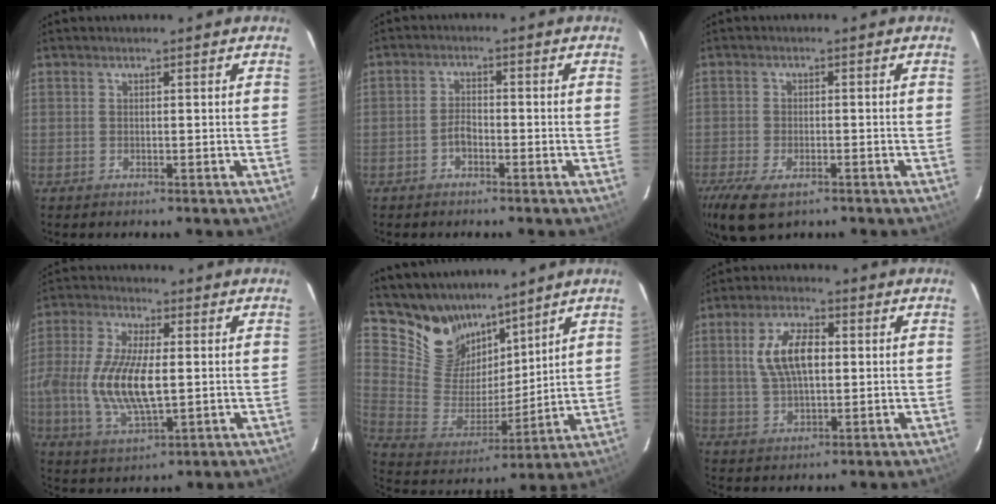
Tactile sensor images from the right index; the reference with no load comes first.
{"total": 2.3, "force": [-1.4, 1.1, 1.4], "torque": [-0.029, 0.007, -0.028]}
{"total": 9.7, "force": [-5.9, 4.6, 6.2], "torque": [-0.151, -0.037, -0.104]}
{"total": 15.1, "force": [-1.0, 6.2, 13.8], "torque": [-0.283, -0.007, -0.017]}
{"total": 14.6, "force": [11.5, 7.8, 4.3], "torque": [-0.105, 0.001, 0.234]}
{"total": 9.6, "force": [1.6, 4.6, 8.3], "torque": [-0.162, 0.013, 0.035]}